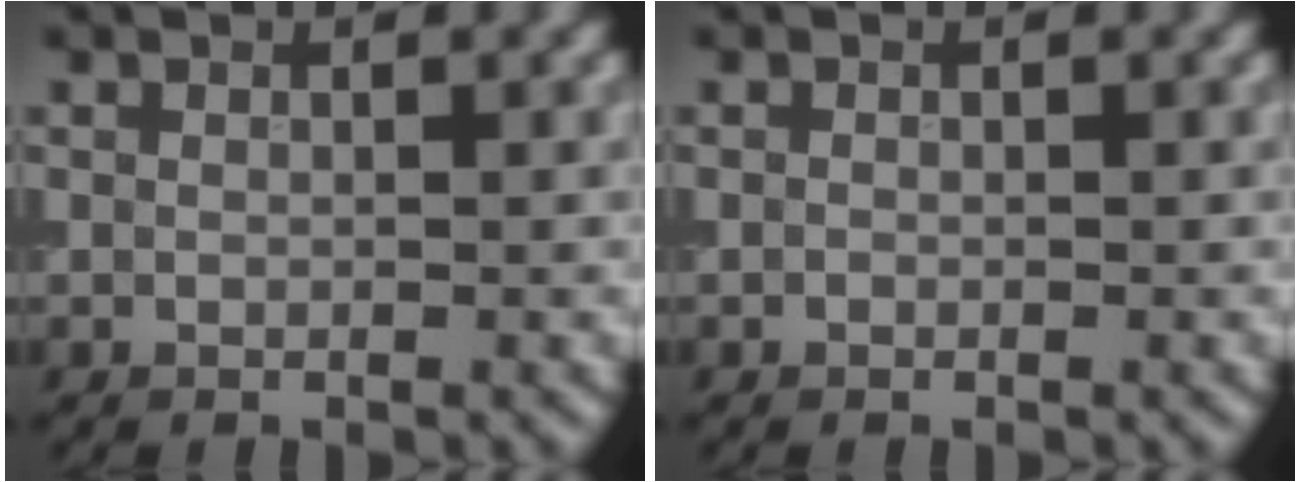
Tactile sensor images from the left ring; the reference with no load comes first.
{"total": 0.0}